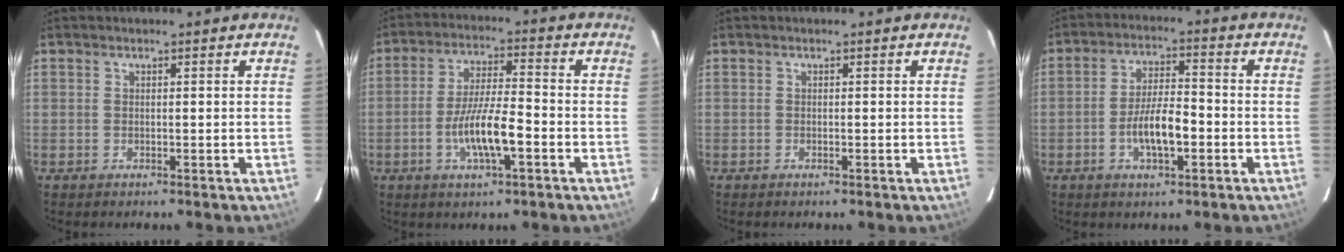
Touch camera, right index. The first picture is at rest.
{"total": 9.5, "force": [-3.5, 1.7, 8.7], "torque": [-0.169, -0.003, -0.063]}
{"total": 0.0}
{"total": 7.8, "force": [-2.6, 2.4, 7.0], "torque": [-0.135, 0.004, -0.044]}